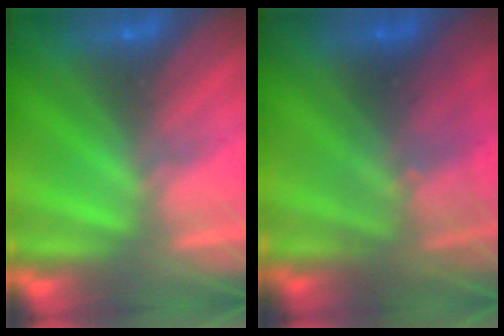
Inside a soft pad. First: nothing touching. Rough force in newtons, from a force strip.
{"total": 3.0}